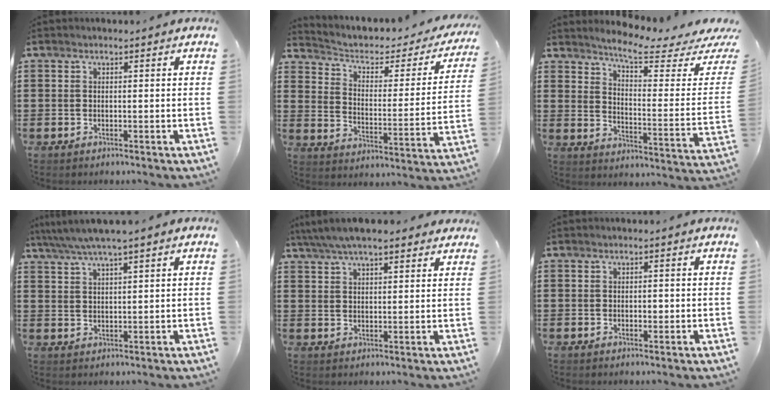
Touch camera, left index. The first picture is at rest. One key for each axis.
{"total": 3.3, "fx": 1.8, "fy": 1.7, "fz": 2.1, "tx": -0.054, "ty": -0.016, "tz": 0.022}
{"total": 5.6, "fx": 4.6, "fy": 0.4, "fz": 3.2, "tx": -0.070, "ty": -0.039, "tz": 0.069}
{"total": 4.0, "fx": 3.1, "fy": -0.1, "fz": 2.5, "tx": -0.056, "ty": -0.007, "tz": 0.055}
{"total": 5.7, "fx": 5.0, "fy": 1.1, "fz": 2.5, "tx": -0.062, "ty": -0.007, "tz": 0.091}
{"total": 0.9, "fx": 0.1, "fy": 0.5, "fz": 0.7, "tx": -0.015, "ty": 0.005, "tz": 0.000}